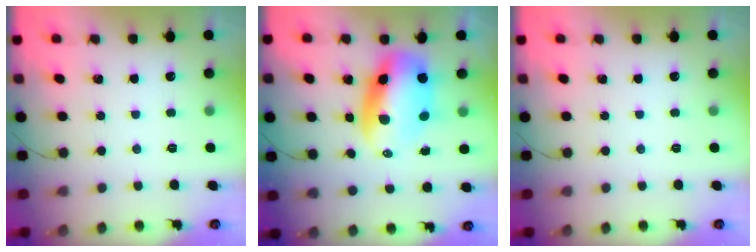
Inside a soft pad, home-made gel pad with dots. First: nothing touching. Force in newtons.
{"total": 10.5, "press": 10.2, "slide": 2.5}
{"total": 0.0}